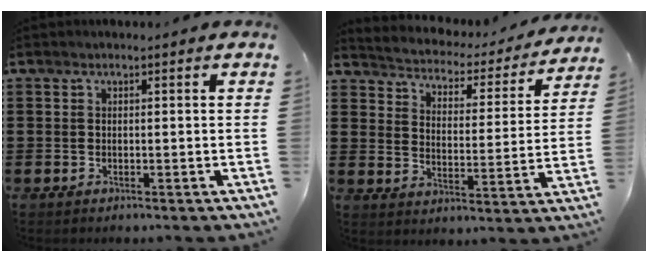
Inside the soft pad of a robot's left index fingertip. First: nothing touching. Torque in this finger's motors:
{"motor_torque": [1.26, -0.88, 0.15, 0.03]}